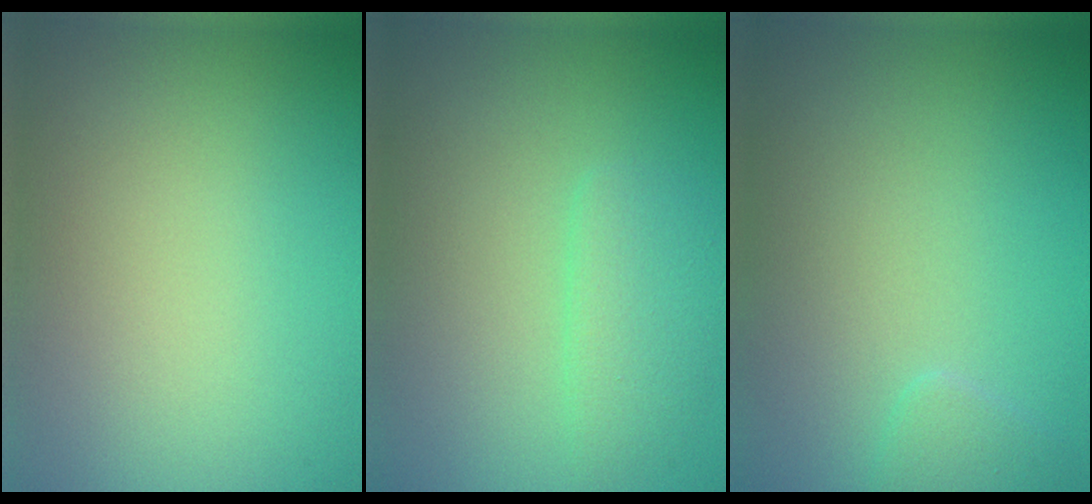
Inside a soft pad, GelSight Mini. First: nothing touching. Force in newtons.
{"total": 2.3, "press": 2.3, "slide": 0.1}
{"total": 1.0, "press": 1.0, "slide": 0.0}